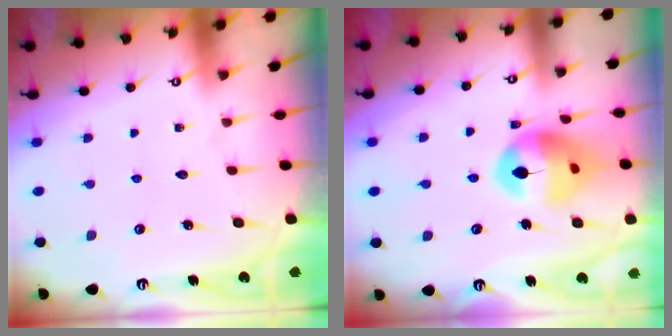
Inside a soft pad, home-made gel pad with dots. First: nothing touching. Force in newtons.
{"total": 14.3, "press": 14.1, "slide": 1.9}